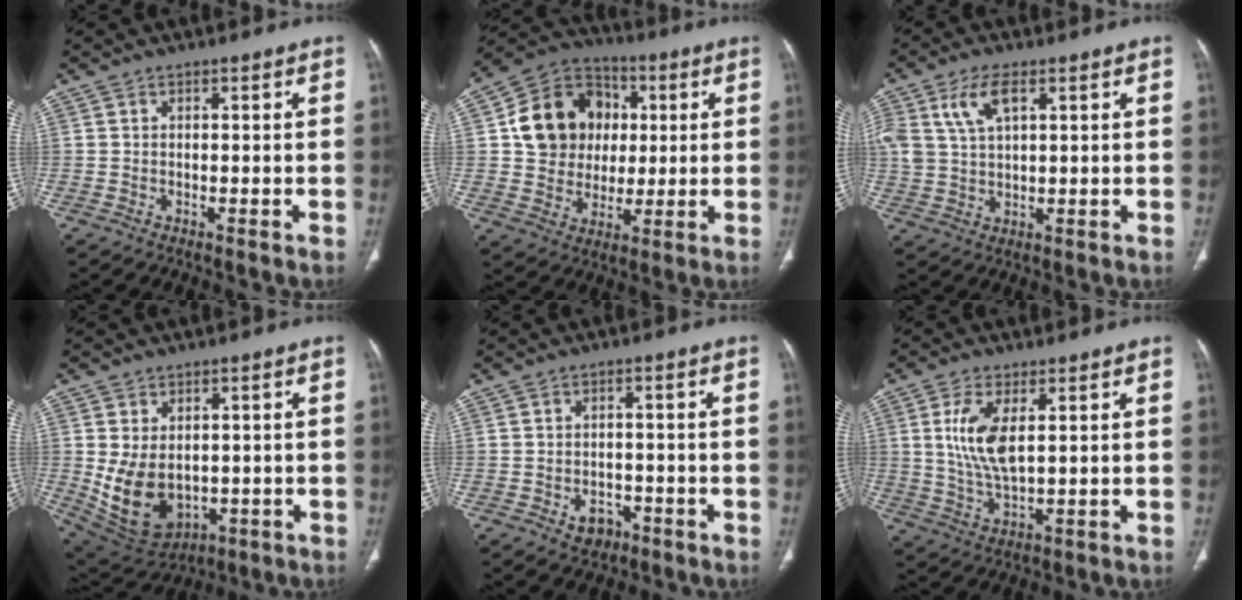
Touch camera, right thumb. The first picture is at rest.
{"total": 16.3, "force": [2.7, 14.0, 7.9], "torque": [-0.105, 0.012, 0.049]}
{"total": 7.8, "force": [3.4, 3.8, 5.9], "torque": [-0.125, -0.001, 0.070]}
{"total": 11.9, "force": [-0.8, 8.5, 8.4], "torque": [-0.133, -0.010, 0.020]}
{"total": 4.0, "force": [-2.0, 3.0, 1.7], "torque": [-0.009, 0.014, -0.021]}
{"total": 9.0, "force": [2.2, 3.7, 7.9], "torque": [-0.169, -0.015, 0.049]}